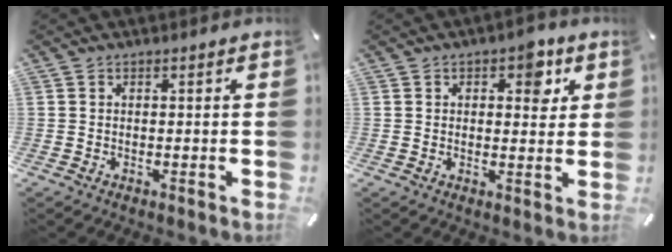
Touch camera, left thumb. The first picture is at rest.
{"total": 6.5, "force": [2.6, 3.9, 4.5], "torque": [-0.041, -0.010, 0.034]}